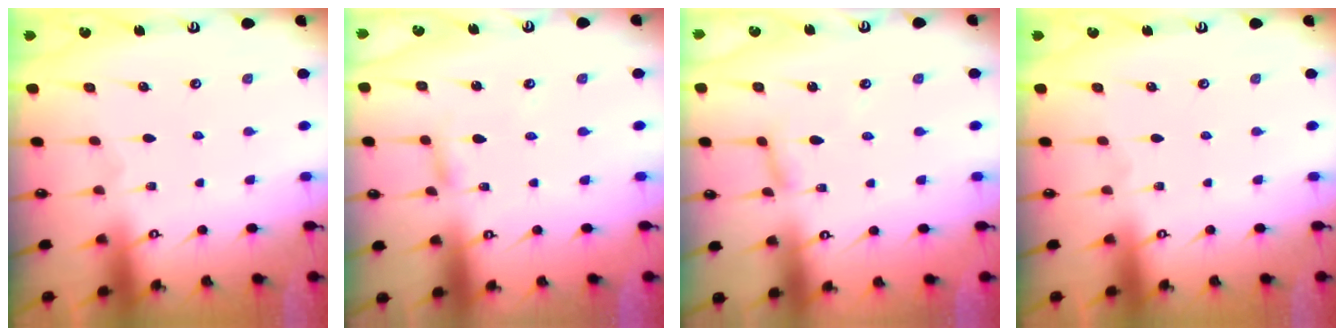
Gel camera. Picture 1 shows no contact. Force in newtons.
{"total": 2.9, "press": 2.9, "slide": 0.1}
{"total": 3.8, "press": 3.7, "slide": 0.3}
{"total": 0.0}